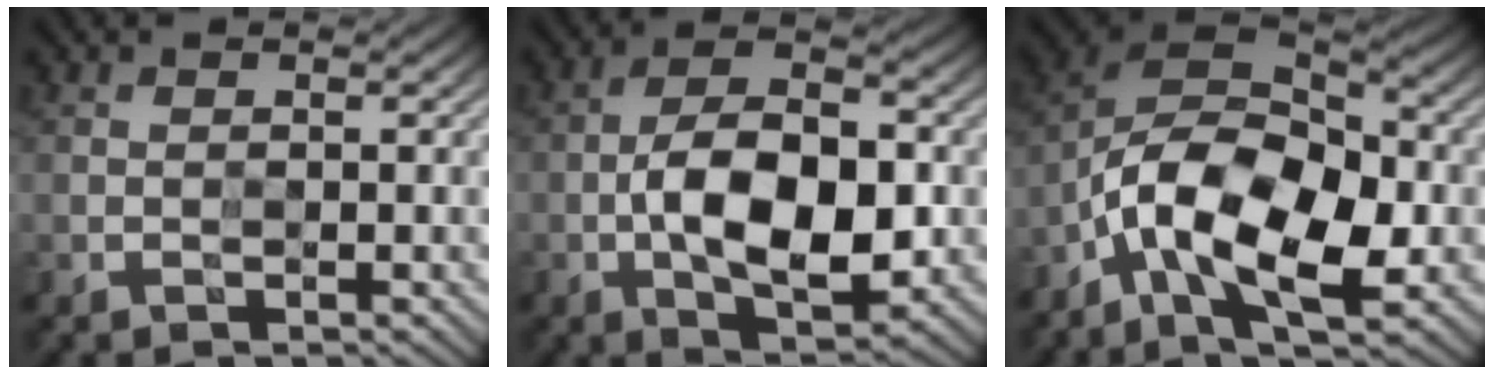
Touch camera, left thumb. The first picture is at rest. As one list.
[{"total": 11.6, "force": [-1.9, 5.7, 10.0], "torque": [-0.177, -0.004, -0.035]}, {"total": 15.6, "force": [-5.7, 7.9, 12.2], "torque": [-0.235, -0.018, -0.118]}]